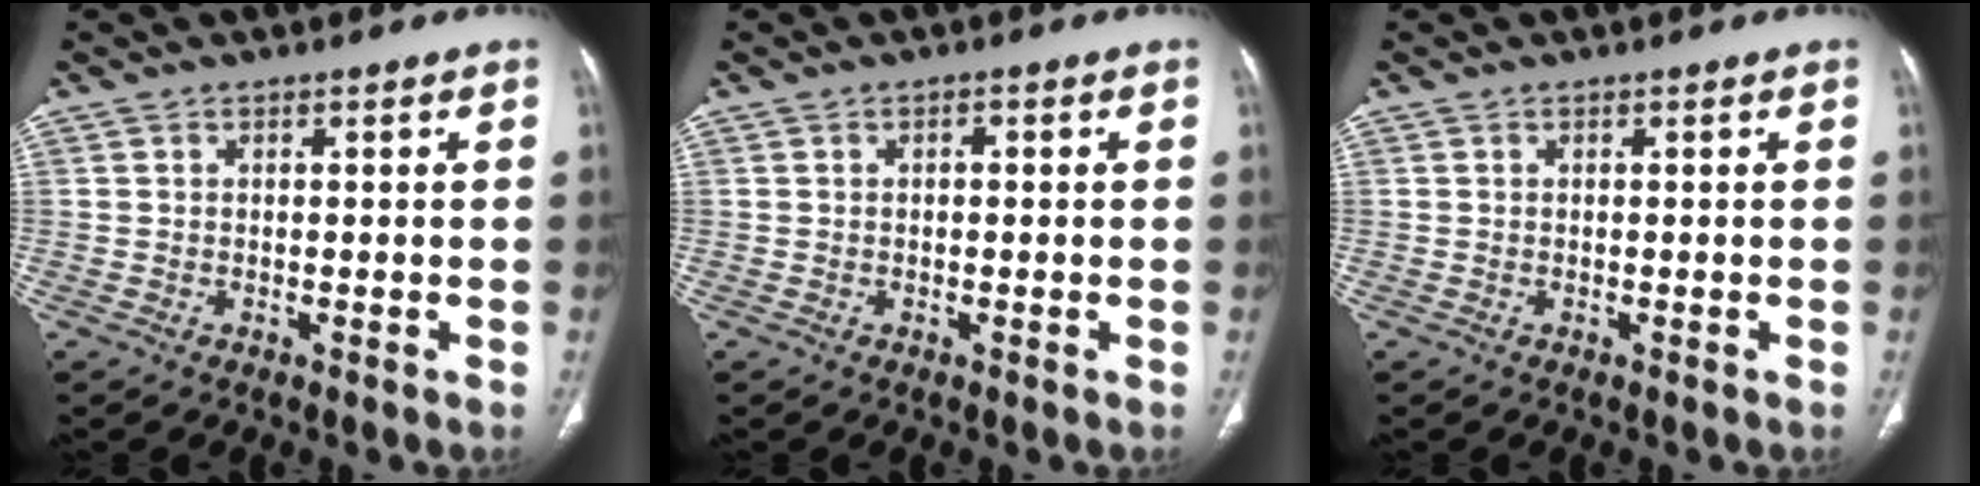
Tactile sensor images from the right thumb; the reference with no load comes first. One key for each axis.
{"total": 1.0, "fx": 0.1, "fy": 0.6, "fz": 0.8, "tx": -0.009, "ty": 0.002, "tz": 0.001}
{"total": 0.0}